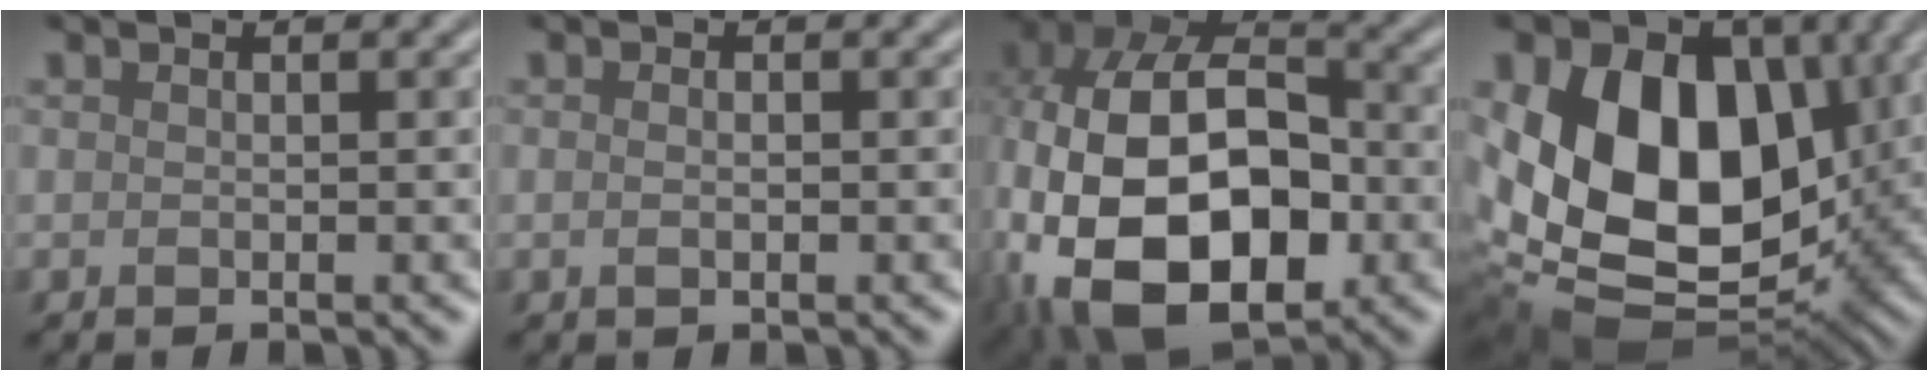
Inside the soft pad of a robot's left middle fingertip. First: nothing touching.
{"total": 0.9, "force": [0.1, 0.5, 0.8], "torque": [-0.010, -0.005, -0.003]}
{"total": 18.6, "force": [-3.7, 12.7, 13.0], "torque": [-0.238, -0.013, -0.053]}
{"total": 16.5, "force": [2.1, 11.6, 11.6], "torque": [-0.205, -0.009, 0.038]}